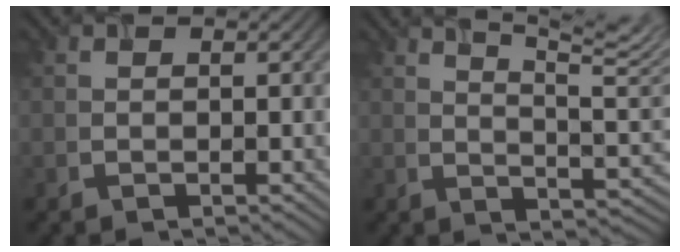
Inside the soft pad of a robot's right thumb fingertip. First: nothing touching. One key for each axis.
{"total": 12.7, "fx": 7.8, "fy": 3.5, "fz": 9.4, "tx": -0.143, "ty": 0.016, "tz": 0.106}